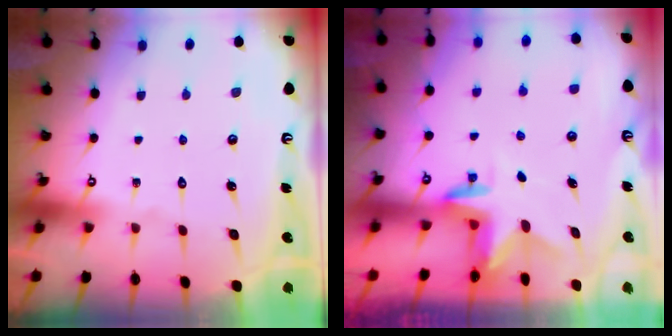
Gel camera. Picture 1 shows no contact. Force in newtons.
{"total": 2.8, "press": 2.8, "slide": 0.1}